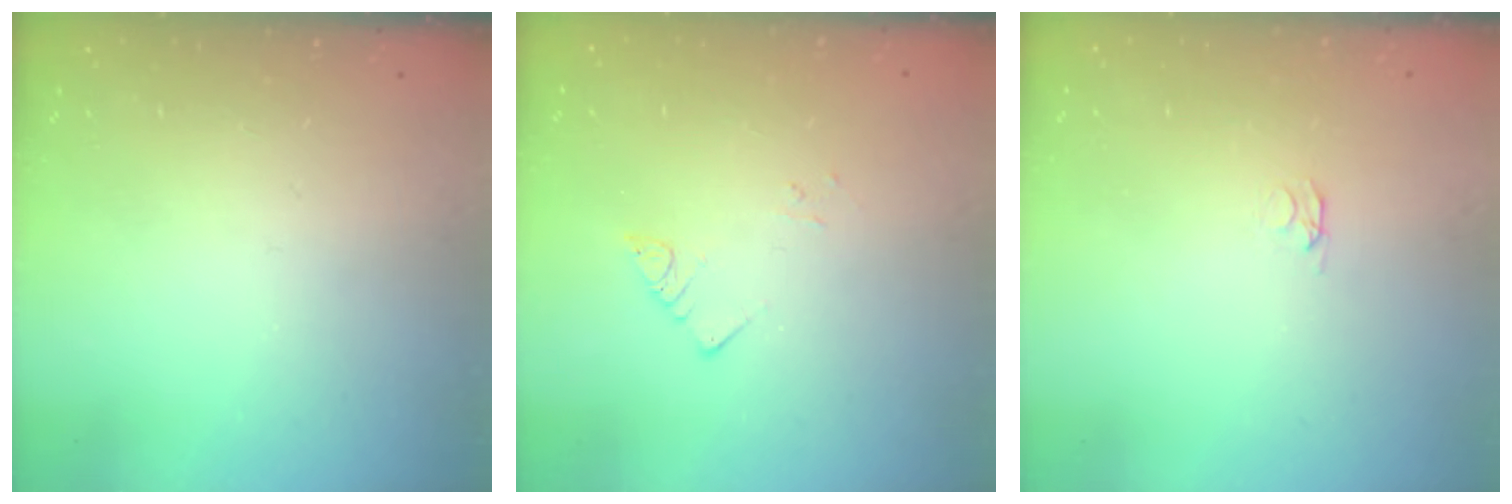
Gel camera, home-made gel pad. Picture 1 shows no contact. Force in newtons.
{"total": 2.8, "press": 2.8, "slide": 0.2}
{"total": 2.1, "press": 2.0, "slide": 0.3}